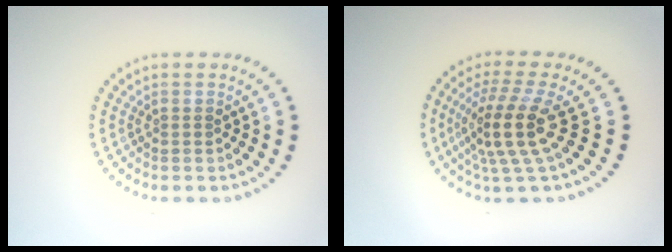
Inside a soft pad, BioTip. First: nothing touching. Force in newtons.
{"total": 4.8, "press": 3.6, "slide": 3.2}